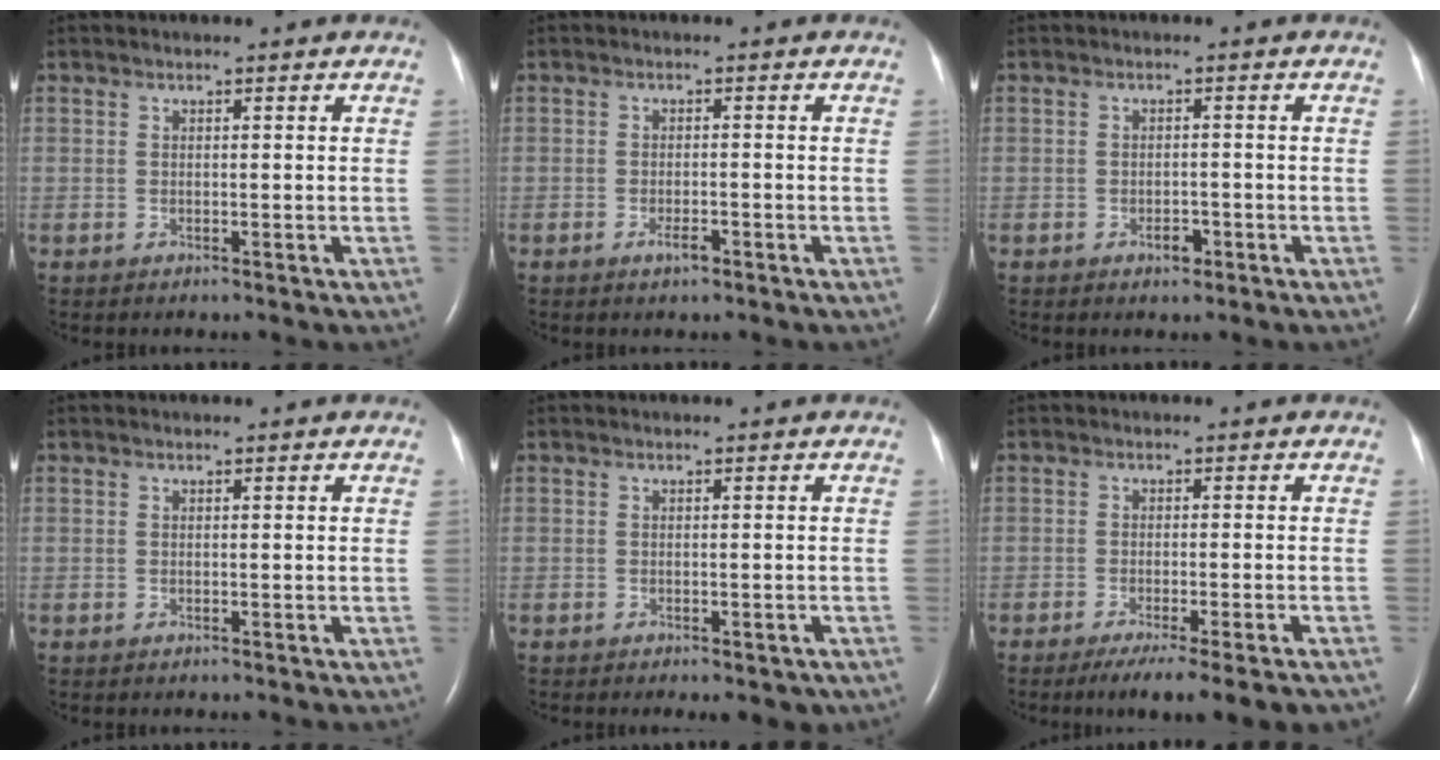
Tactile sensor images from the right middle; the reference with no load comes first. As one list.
[{"total": 1.8, "force": [-1.1, 0.5, 1.3], "torque": [-0.027, -0.001, -0.016]}, {"total": 1.8, "force": [-1.1, 1.0, 1.1], "torque": [-0.018, 0.002, -0.011]}, {"total": 0.0}, {"total": 2.9, "force": [-2.0, 1.3, 1.8], "torque": [-0.019, -0.006, -0.018]}, {"total": 9.8, "force": [-7.6, 0.3, 6.2], "torque": [-0.073, -0.020, -0.110]}]